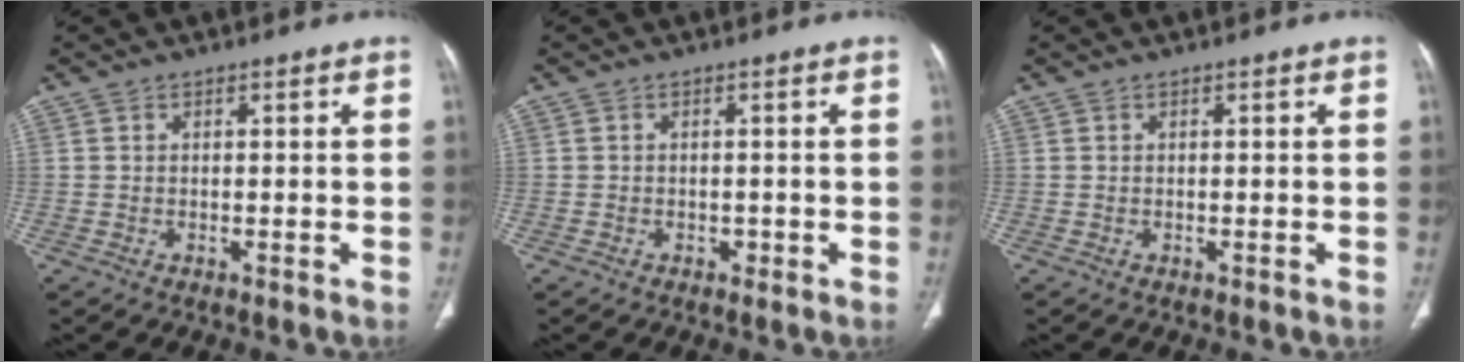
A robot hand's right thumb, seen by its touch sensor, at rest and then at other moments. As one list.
[{"total": 0.8, "force": [-0.4, 0.7, 0.3], "torque": [-0.003, 0.003, -0.007]}, {"total": 0.0}]